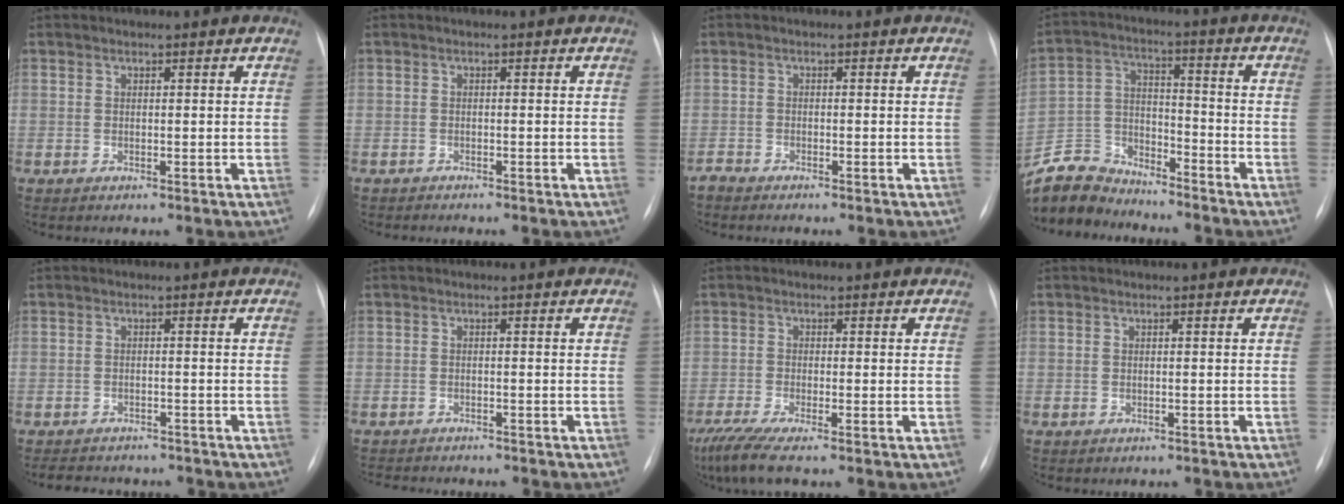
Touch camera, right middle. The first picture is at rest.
{"total": 1.5, "force": [-1.4, 0.3, 0.5], "torque": [-0.007, -0.004, -0.019]}
{"total": 1.7, "force": [-1.6, 0.2, 0.4], "torque": [-0.008, -0.004, -0.026]}
{"total": 10.1, "force": [-9.7, 2.8, 0.5], "torque": [-0.017, 0.014, -0.189]}
{"total": 8.7, "force": [-7.8, 3.1, 2.3], "torque": [-0.038, 0.005, -0.096]}
{"total": 8.2, "force": [-7.6, 1.8, 2.6], "torque": [-0.037, -0.003, -0.098]}
{"total": 6.0, "force": [-4.5, 0.1, 4.0], "torque": [-0.077, -0.021, -0.082]}
{"total": 1.3, "force": [-1.1, 0.5, 0.2], "torque": [-0.006, -0.001, -0.014]}